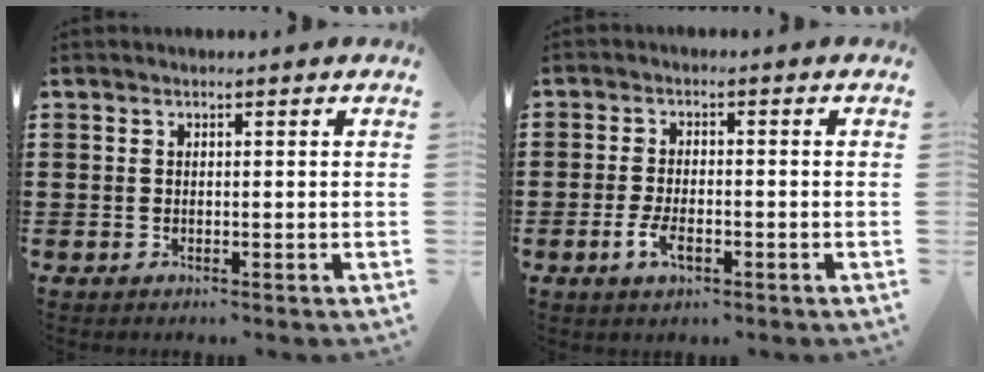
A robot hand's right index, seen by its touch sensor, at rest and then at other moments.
{"total": 3.9, "force": [-1.5, 1.6, 3.2], "torque": [-0.070, -0.006, -0.030]}